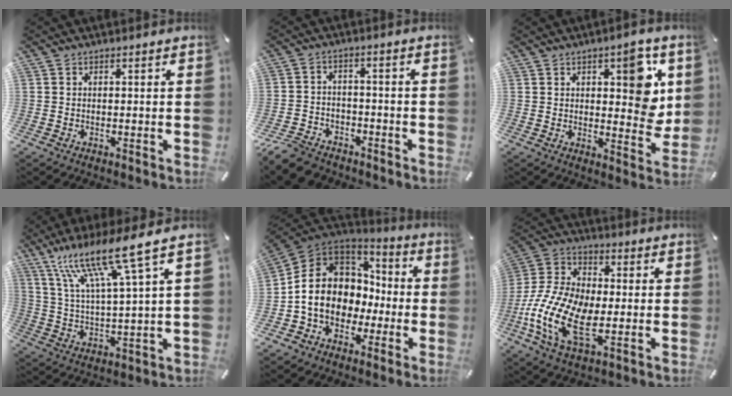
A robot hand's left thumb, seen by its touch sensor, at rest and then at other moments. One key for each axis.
{"total": 7.4, "fx": -5.8, "fy": 4.0, "fz": 2.1, "tx": -0.045, "ty": 0.031, "tz": -0.113}
{"total": 11.7, "fx": 4.3, "fy": 5.8, "fz": 9.2, "tx": -0.088, "ty": -0.025, "tz": 0.067}
{"total": 15.6, "fx": 11.2, "fy": 1.6, "fz": 10.7, "tx": -0.225, "ty": -0.062, "tz": 0.185}
{"total": 13.4, "fx": -1.2, "fy": 11.8, "fz": 6.2, "tx": -0.139, "ty": 0.016, "tz": -0.014}
{"total": 15.1, "fx": -4.5, "fy": 8.5, "fz": 11.7, "tx": -0.271, "ty": 0.000, "tz": -0.087}